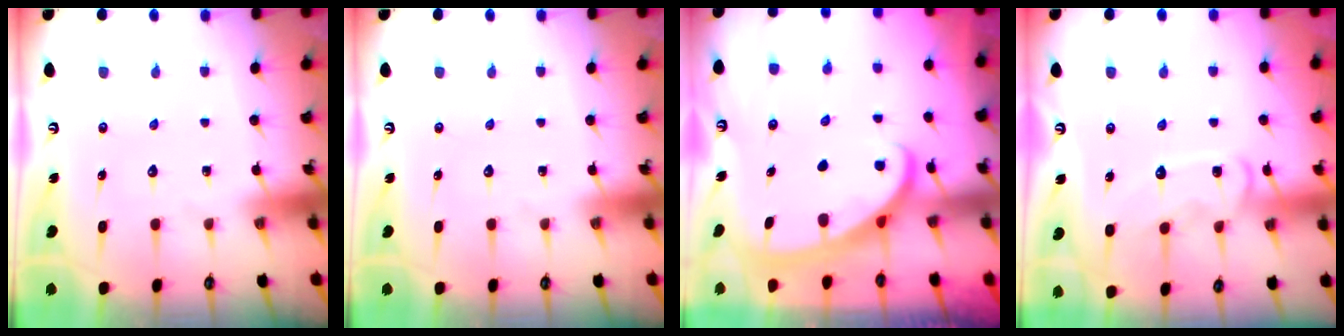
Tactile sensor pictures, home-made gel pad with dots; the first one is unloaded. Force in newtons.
{"total": 0.0}
{"total": 2.7, "press": 2.7, "slide": 0.4}
{"total": 10.3, "press": 10.3, "slide": 0.8}